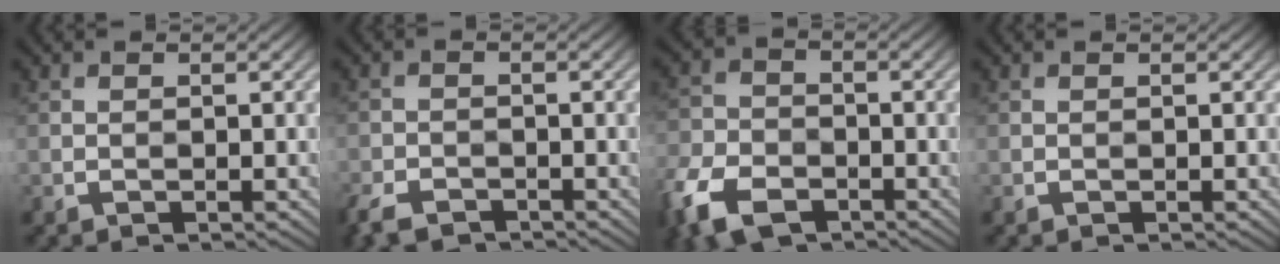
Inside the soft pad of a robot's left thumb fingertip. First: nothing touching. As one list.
[{"total": 5.2, "force": [-3.7, 2.6, 2.6], "torque": [-0.053, -0.013, -0.067]}, {"total": 10.6, "force": [-5.5, 6.5, 6.3], "torque": [-0.159, -0.031, -0.112]}, {"total": 0.0}]